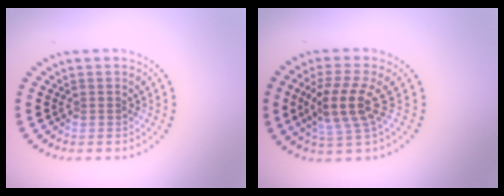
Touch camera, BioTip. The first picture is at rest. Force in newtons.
{"total": 4.0, "press": 3.4, "slide": 2.1}